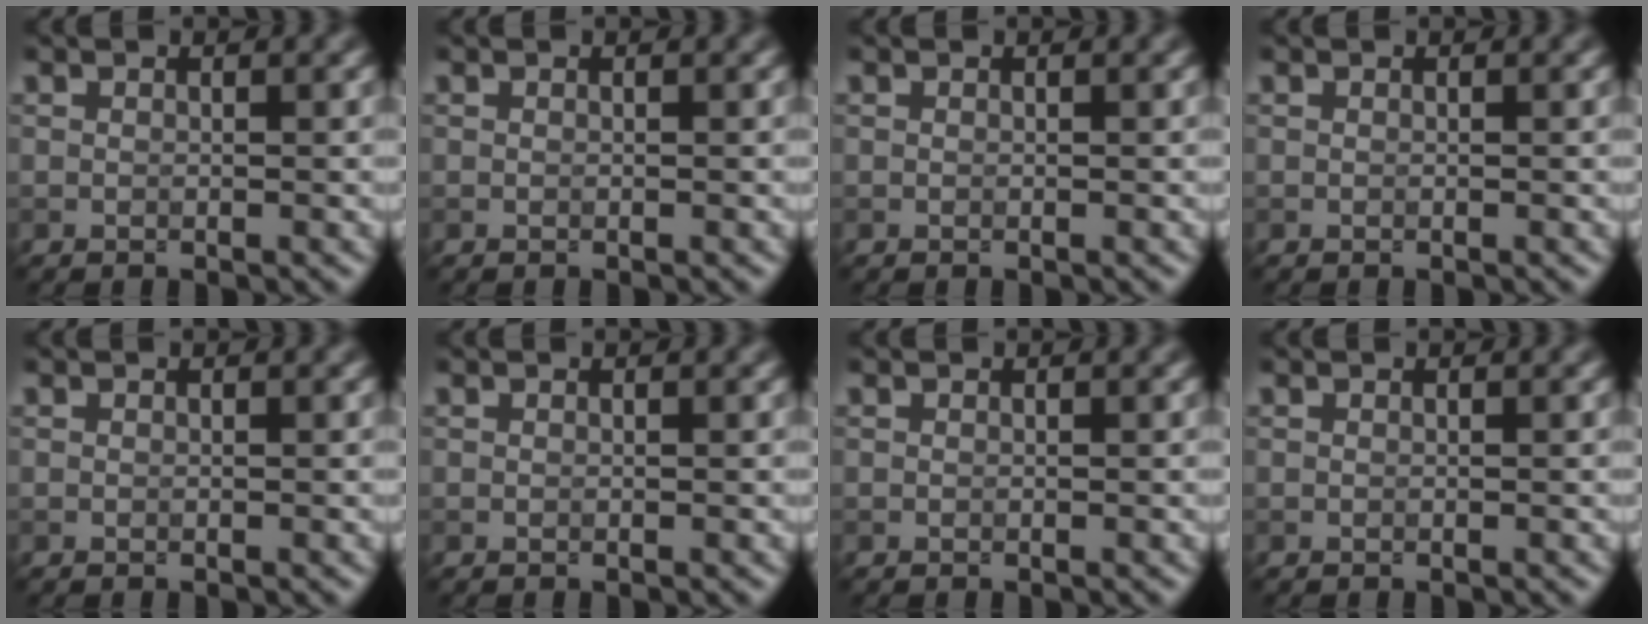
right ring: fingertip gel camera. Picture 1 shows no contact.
{"total": 0.0}
{"total": 0.0}
{"total": 0.0}
{"total": 0.0}
{"total": 0.0}
{"total": 0.0}
{"total": 0.0}